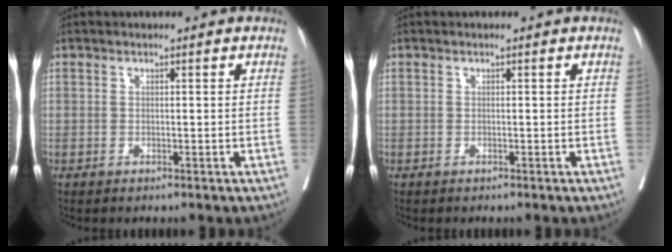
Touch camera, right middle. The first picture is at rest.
{"total": 0.0}